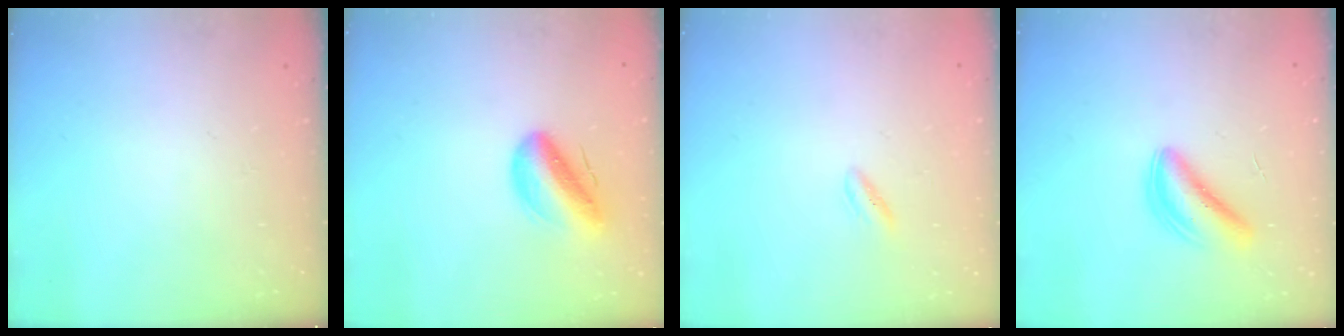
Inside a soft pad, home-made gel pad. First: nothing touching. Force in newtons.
{"total": 11.4, "press": 10.9, "slide": 3.5}
{"total": 1.8, "press": 1.6, "slide": 0.8}
{"total": 6.1, "press": 6.1, "slide": 0.5}